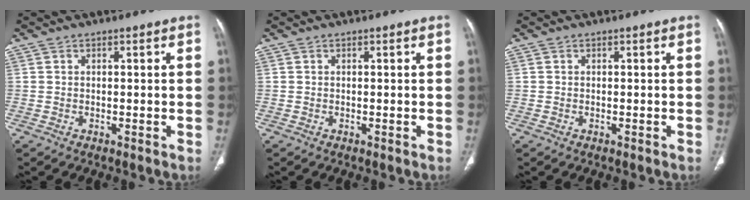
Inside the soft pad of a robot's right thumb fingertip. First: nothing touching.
{"total": 0.0}
{"total": 0.0}